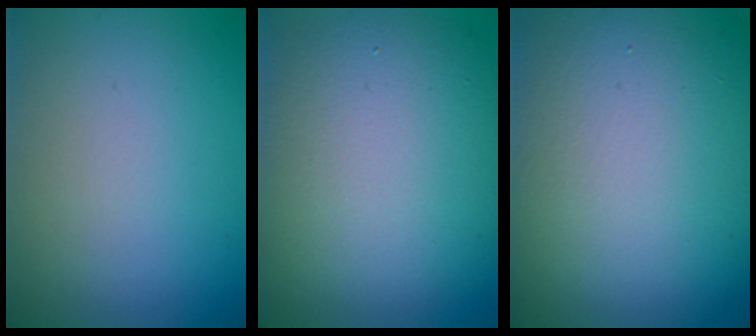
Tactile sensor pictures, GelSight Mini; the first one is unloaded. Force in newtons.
{"total": 12.5, "press": 12.5, "slide": 0.7}
{"total": 17.2, "press": 17.1, "slide": 1.6}